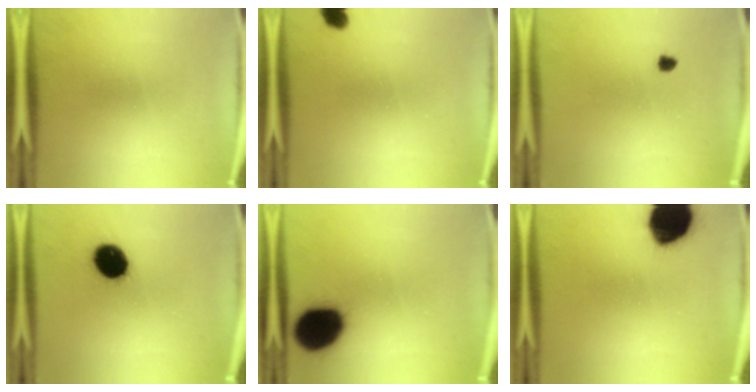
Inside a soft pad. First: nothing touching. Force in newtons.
{"total": 2.7}
{"total": 1.1}
{"total": 11.9}
{"total": 19.2}
{"total": 18.2}